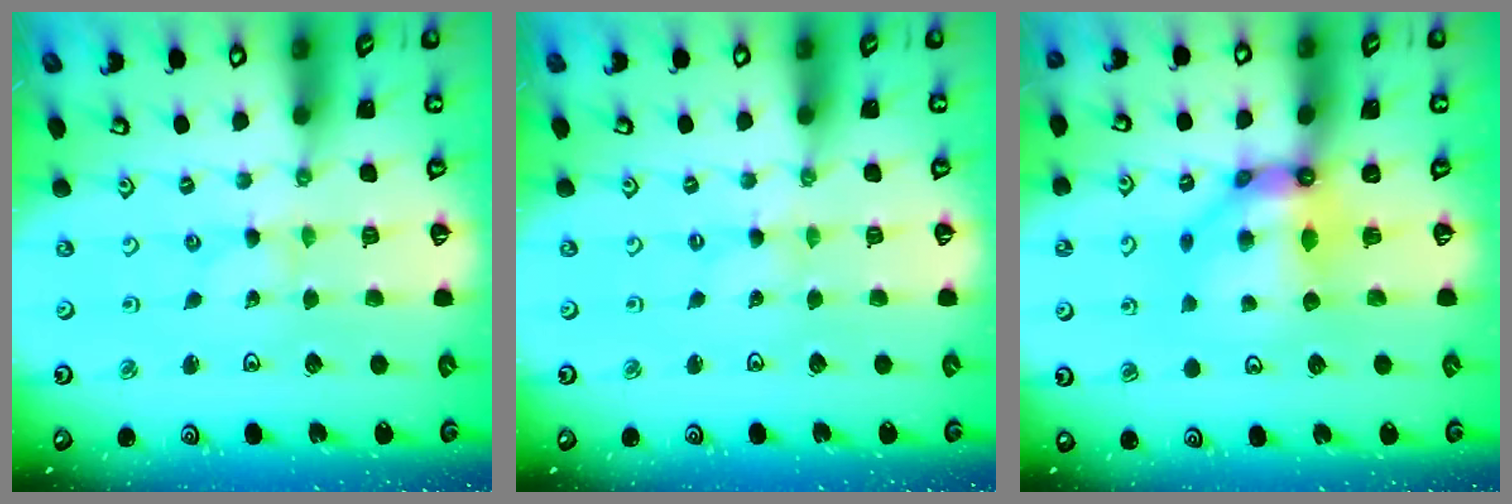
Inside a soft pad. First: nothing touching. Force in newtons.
{"total": 0.0}
{"total": 9.4, "press": 9.3, "slide": 1.0}